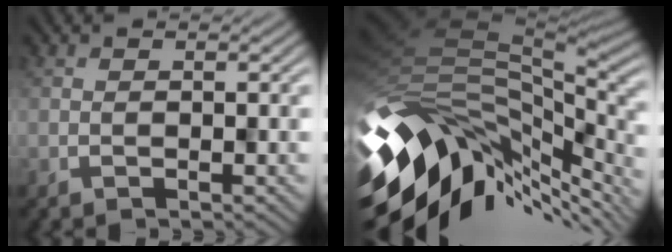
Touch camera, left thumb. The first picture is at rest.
{"total": 13.2, "force": [-4.2, 8.3, 9.3], "torque": [-0.182, -0.024, -0.074]}